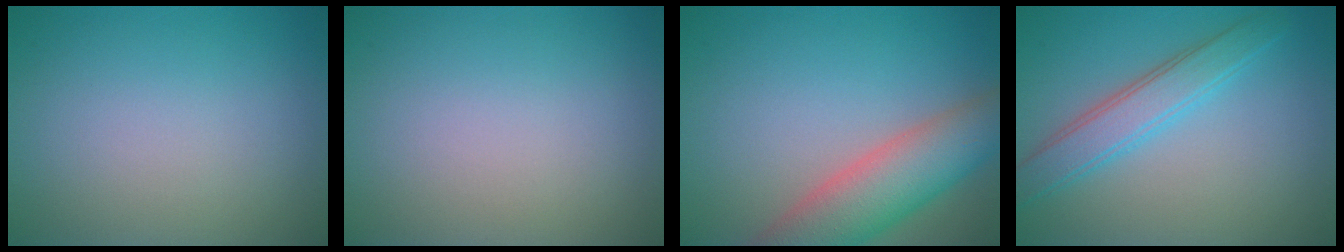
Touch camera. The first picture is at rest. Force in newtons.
{"total": 0.0}
{"total": 7.1, "press": 7.0, "slide": 0.7}
{"total": 3.7, "press": 3.7, "slide": 0.2}